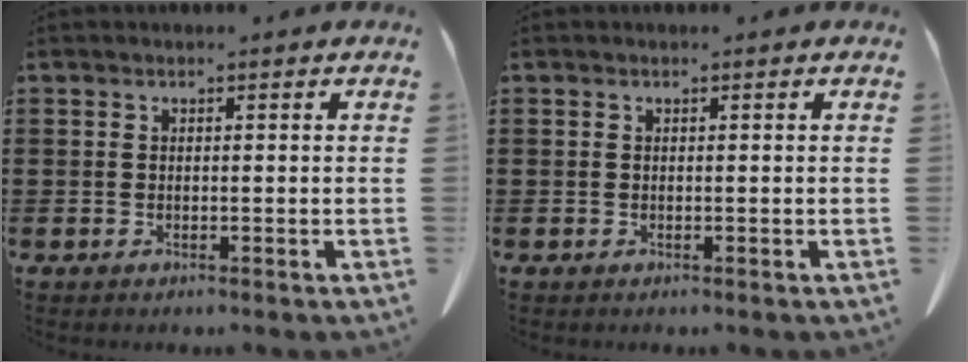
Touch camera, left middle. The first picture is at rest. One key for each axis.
{"total": 0.0}